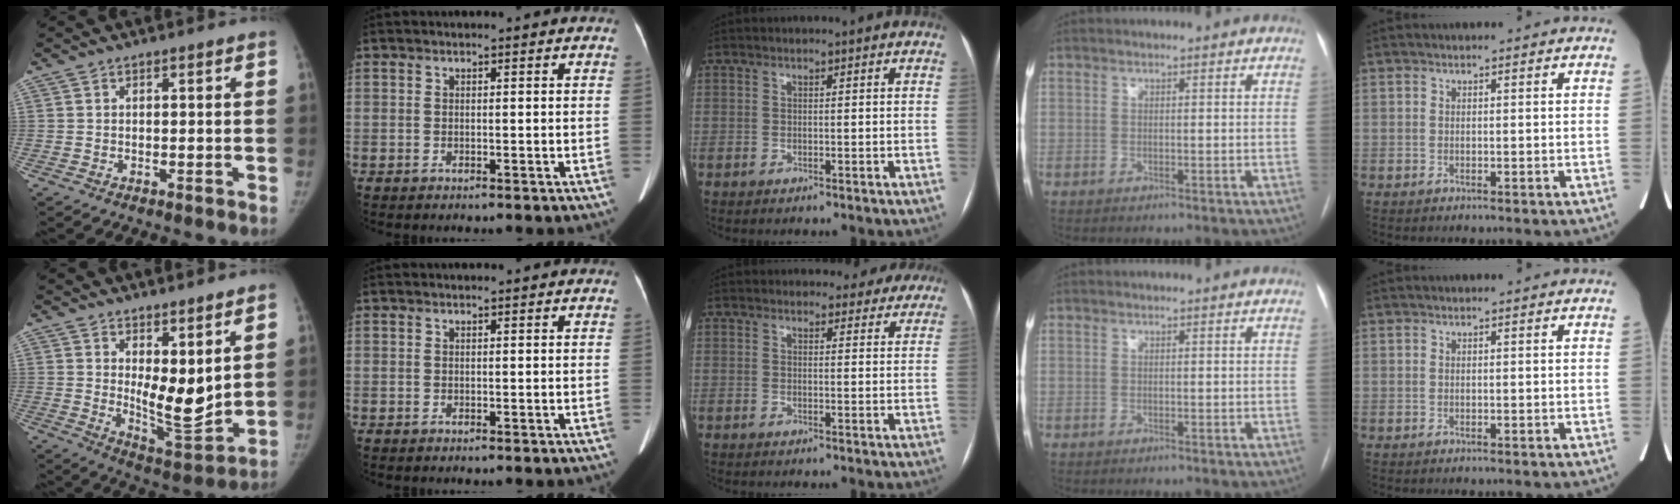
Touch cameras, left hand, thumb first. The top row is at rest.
{"thumb": {"total": 9.5, "force": [3.2, 3.7, 8.2], "torque": [-0.112, -0.046, 0.066]}, "middle": {"total": 6.8, "force": [6.2, 2.5, 0.9], "torque": [0.011, 0.001, 0.054]}}